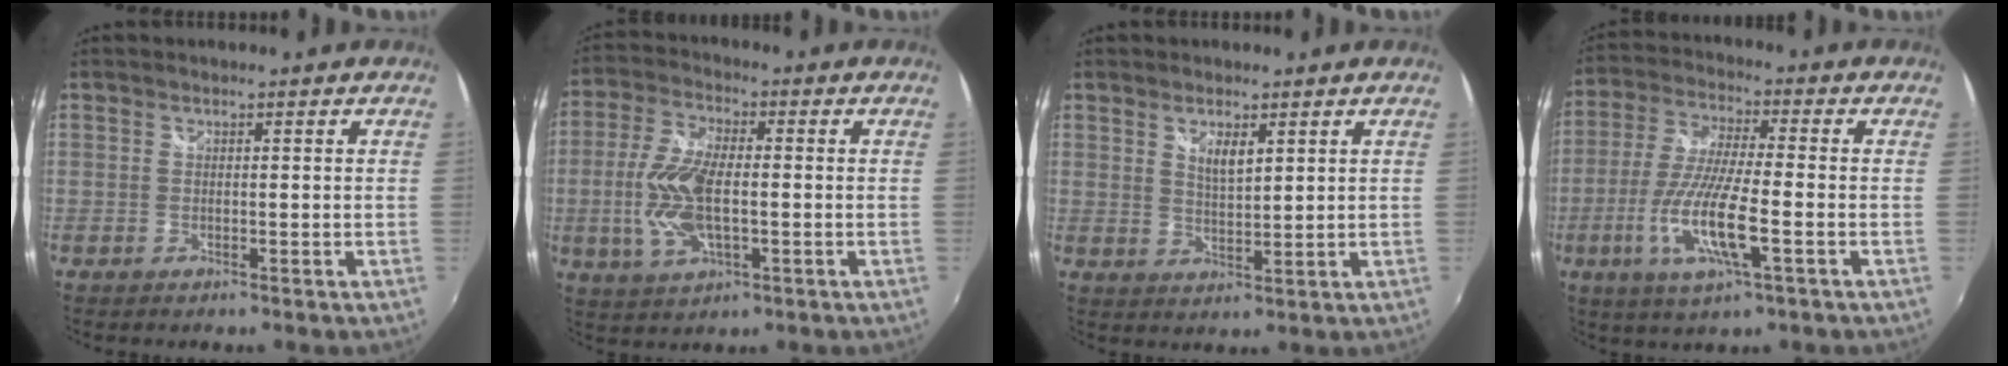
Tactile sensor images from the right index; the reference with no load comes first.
{"total": 11.4, "force": [-1.5, 5.0, 10.1], "torque": [-0.219, 0.001, -0.029]}
{"total": 3.8, "force": [1.8, 1.5, 3.0], "torque": [-0.048, -0.004, 0.031]}
{"total": 13.1, "force": [-4.2, 2.3, 12.2], "torque": [-0.254, -0.017, -0.080]}